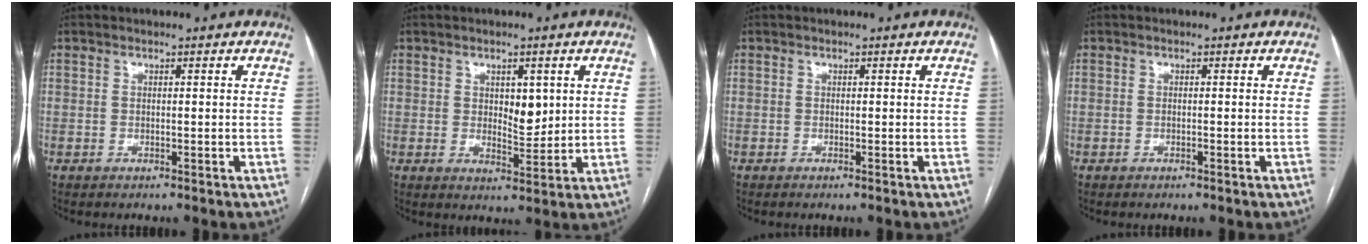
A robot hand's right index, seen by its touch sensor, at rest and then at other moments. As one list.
[{"total": 4.5, "force": [1.2, 2.1, 3.8], "torque": [-0.055, -0.006, 0.022]}, {"total": 0.0}, {"total": 0.0}]